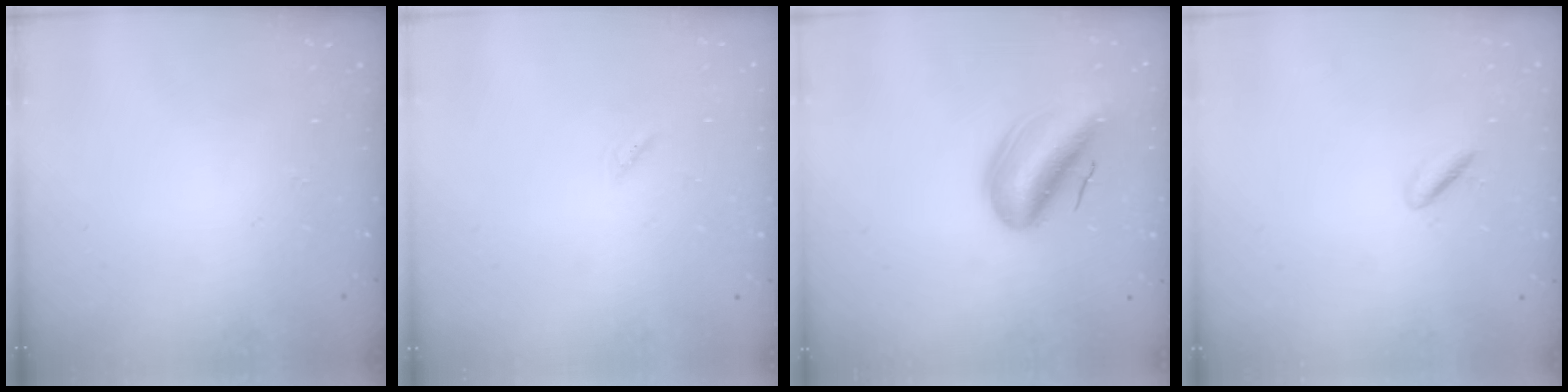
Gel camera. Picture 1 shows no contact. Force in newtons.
{"total": 1.2, "press": 1.1, "slide": 0.3}
{"total": 11.6, "press": 11.2, "slide": 3.1}
{"total": 1.6, "press": 1.2, "slide": 0.9}